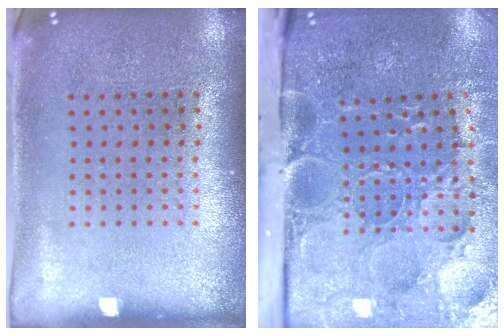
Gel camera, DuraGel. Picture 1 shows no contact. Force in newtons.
{"total": 5.4, "press": 4.1, "slide": 3.5}